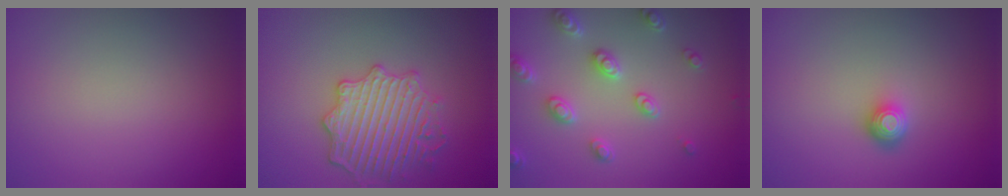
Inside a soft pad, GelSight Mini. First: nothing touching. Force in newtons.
{"total": 4.6, "press": 4.4, "slide": 1.3}
{"total": 3.6, "press": 3.2, "slide": 1.6}
{"total": 1.7, "press": 1.3, "slide": 1.2}